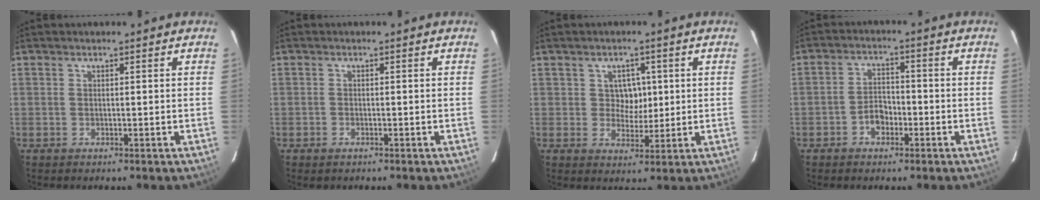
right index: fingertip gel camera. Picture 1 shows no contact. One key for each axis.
{"total": 0.8, "fx": -0.6, "fy": 0.5, "fz": 0.2, "tx": -0.005, "ty": 0.001, "tz": -0.011}
{"total": 4.2, "fx": 0.8, "fy": 3.7, "fz": 1.7, "tx": -0.025, "ty": 0.008, "tz": 0.014}
{"total": 4.2, "fx": -2.2, "fy": 2.9, "fz": 2.1, "tx": -0.045, "ty": 0.012, "tz": -0.034}